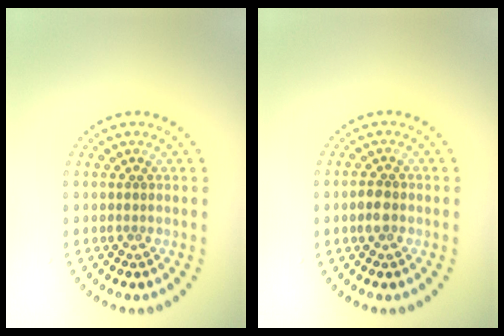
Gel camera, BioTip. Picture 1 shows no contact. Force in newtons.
{"total": 1.7, "press": 1.7, "slide": 0.3}